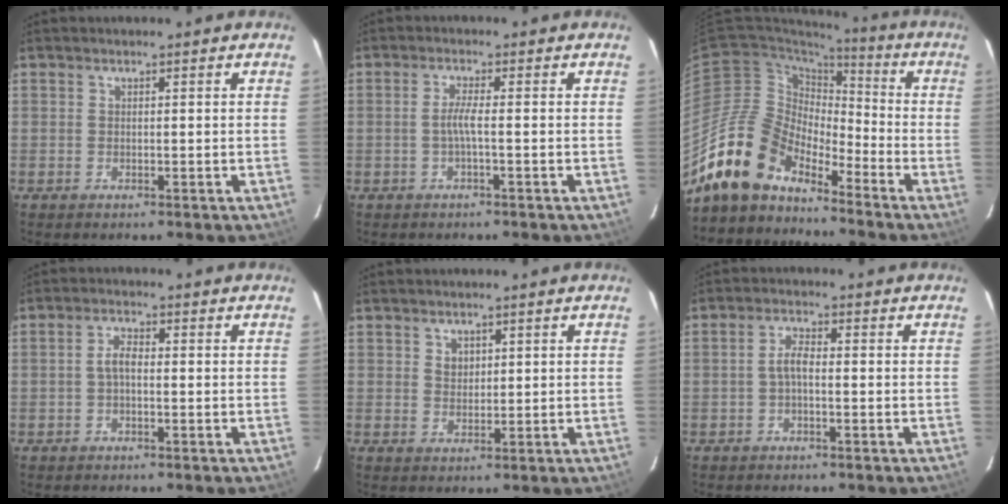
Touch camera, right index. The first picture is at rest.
{"total": 2.3, "force": [-0.7, -0.4, 2.2], "torque": [-0.045, 0.000, -0.014]}
{"total": 15.1, "force": [-13.1, 6.3, 4.3], "torque": [-0.089, 0.014, -0.247]}
{"total": 2.5, "force": [-0.4, 1.1, 2.2], "torque": [-0.047, 0.009, -0.007]}
{"total": 2.2, "force": [1.1, 1.7, 0.8], "torque": [-0.008, 0.004, 0.021]}
{"total": 2.6, "force": [-0.7, 0.9, 2.4], "torque": [-0.051, 0.009, -0.014]}